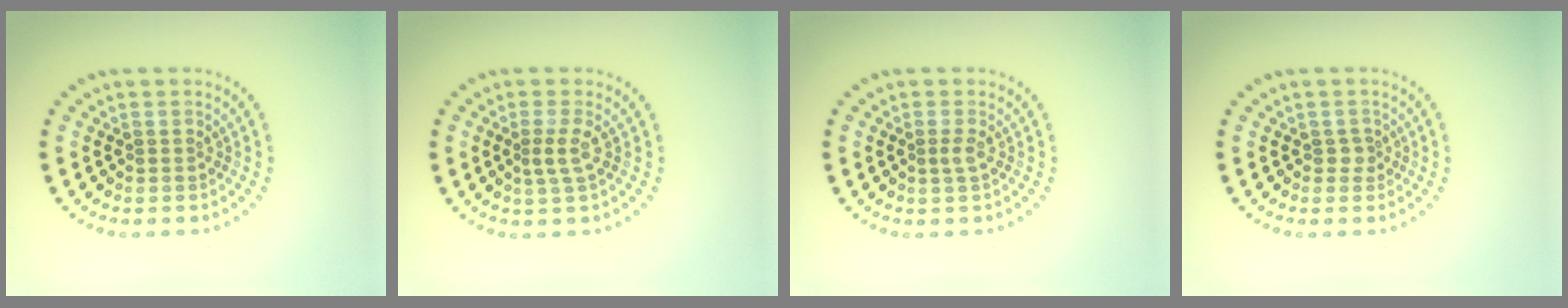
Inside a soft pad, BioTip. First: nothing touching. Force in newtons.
{"total": 1.7, "press": 1.3, "slide": 1.2}
{"total": 0.9, "press": 0.8, "slide": 0.5}
{"total": 1.0, "press": 0.7, "slide": 0.7}